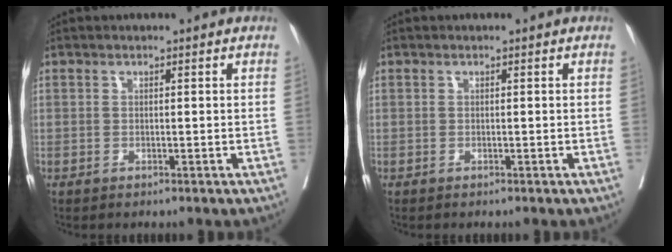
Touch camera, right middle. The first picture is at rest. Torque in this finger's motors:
{"motor_torque": [0.10, 0.08, -0.02, -0.03]}